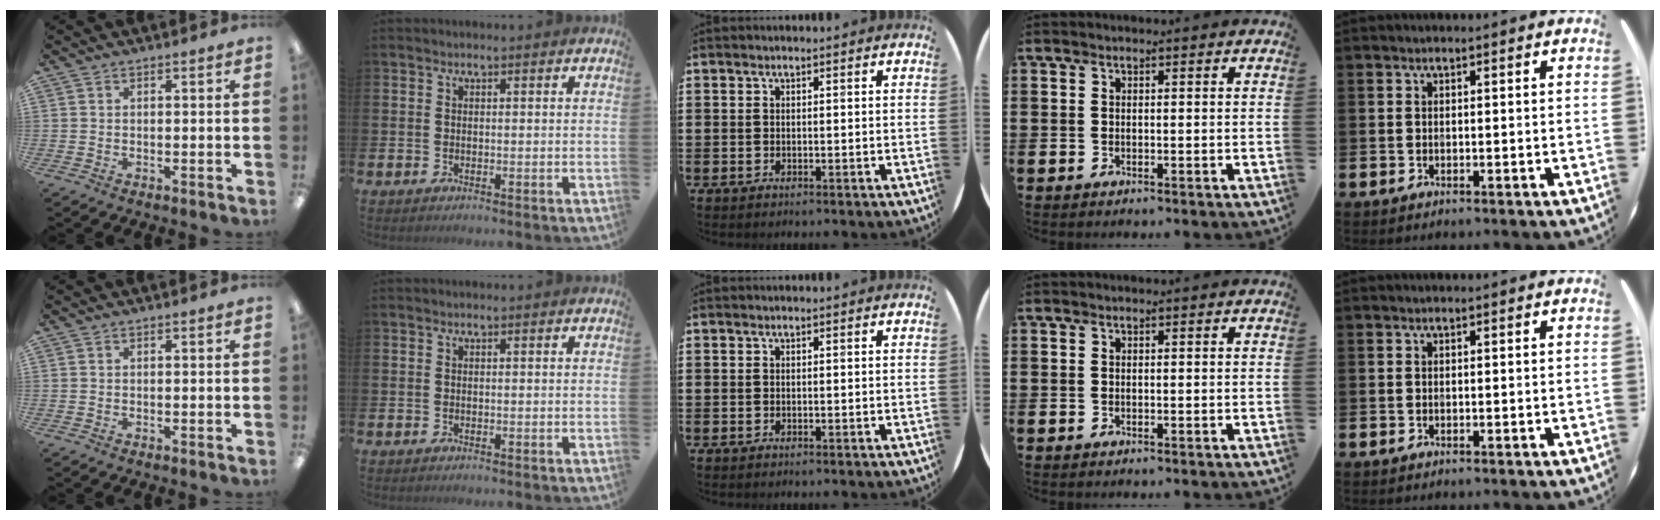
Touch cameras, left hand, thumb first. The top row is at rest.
{}